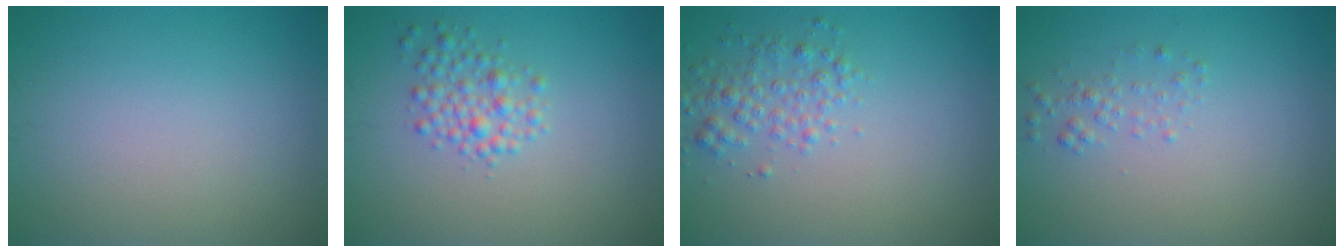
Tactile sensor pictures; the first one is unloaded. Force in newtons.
{"total": 2.4, "press": 2.4, "slide": 0.1}
{"total": 2.5, "press": 2.5, "slide": 0.1}
{"total": 1.2, "press": 1.2, "slide": 0.1}